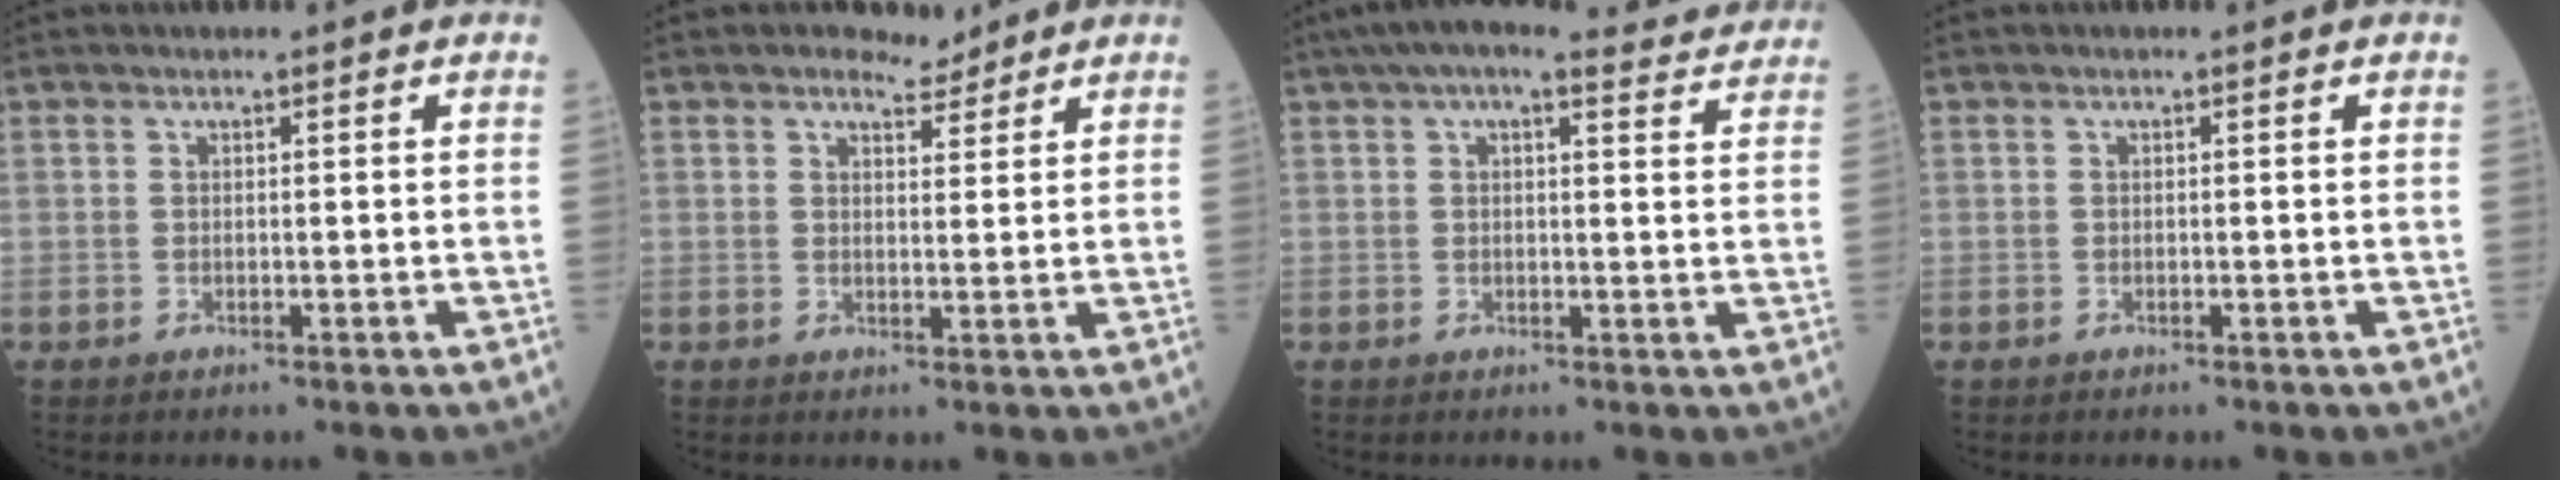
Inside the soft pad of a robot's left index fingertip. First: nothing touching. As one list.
[{"total": 3.0, "force": [2.7, 1.1, 0.5], "torque": [-0.006, -0.001, 0.042]}, {"total": 12.6, "force": [11.1, 2.4, 5.5], "torque": [-0.079, 0.040, 0.134]}, {"total": 0.0}]